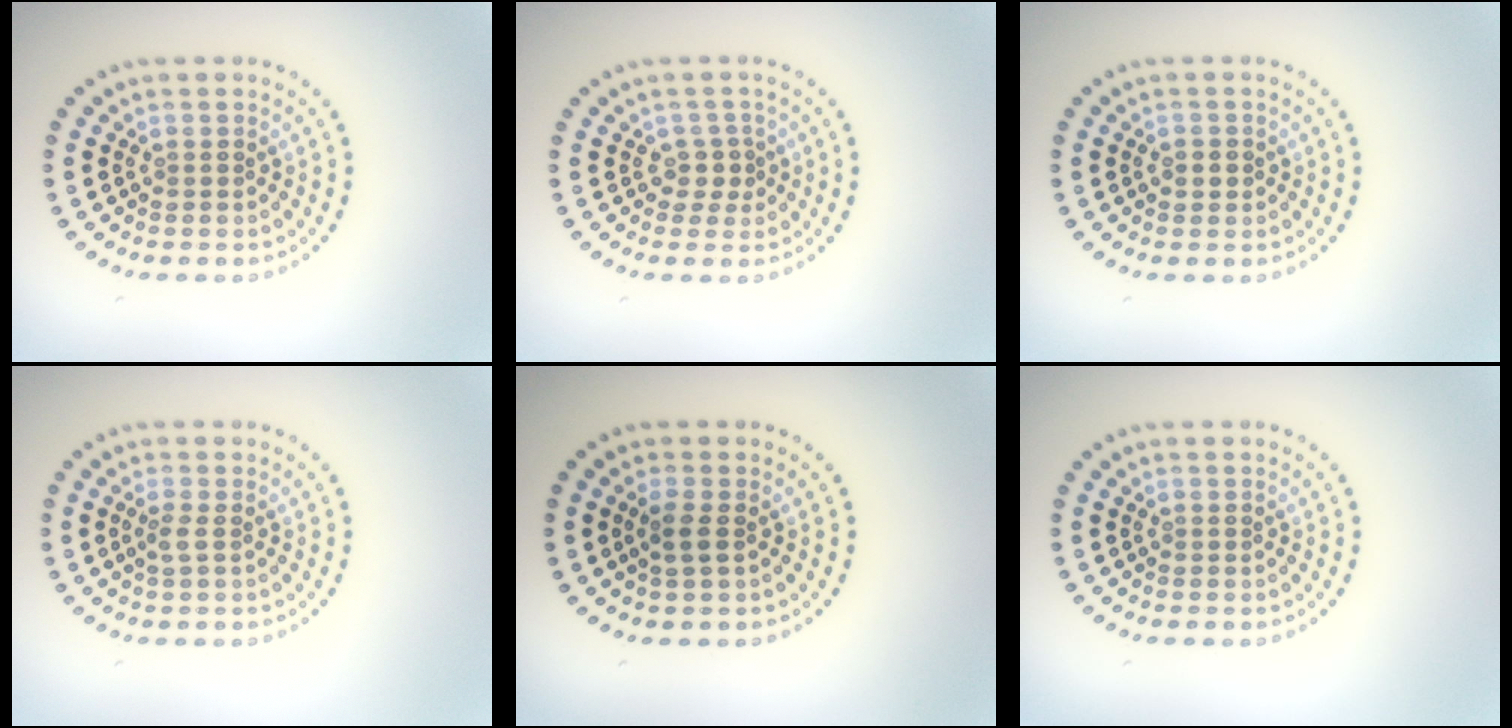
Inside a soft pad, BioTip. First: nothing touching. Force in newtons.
{"total": 1.7, "press": 1.3, "slide": 1.0}
{"total": 1.2, "press": 1.1, "slide": 0.3}
{"total": 0.9, "press": 0.7, "slide": 0.6}
{"total": 1.3, "press": 1.2, "slide": 0.6}
{"total": 0.0}